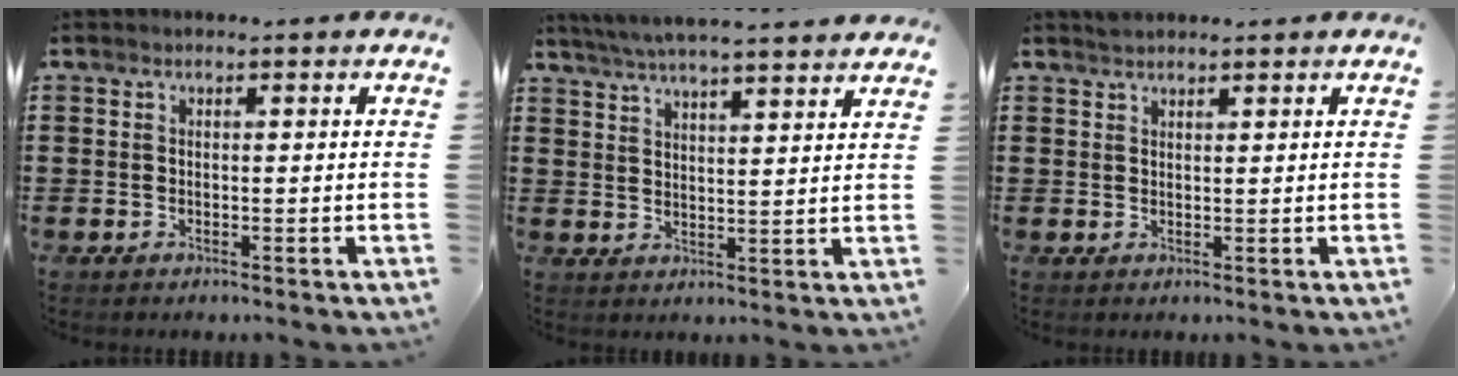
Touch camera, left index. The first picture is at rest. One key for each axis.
{"total": 5.0, "fx": 4.8, "fy": -0.4, "fz": 1.5, "tx": -0.045, "ty": -0.022, "tz": 0.084}
{"total": 1.4, "fx": 1.4, "fy": 0.1, "fz": 0.2, "tx": -0.005, "ty": 0.001, "tz": 0.026}